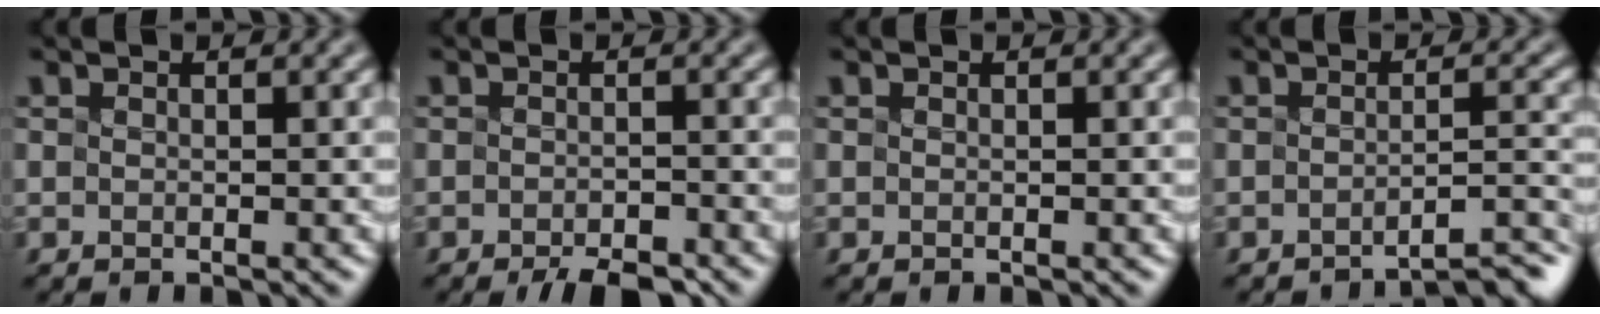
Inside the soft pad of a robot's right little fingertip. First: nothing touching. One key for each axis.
{"total": 3.4, "fx": -2.7, "fy": 0.9, "fz": 1.9, "tx": -0.025, "ty": -0.002, "tz": -0.042}
{"total": 0.0}
{"total": 3.7, "fx": -3.2, "fy": 0.5, "fz": 1.9, "tx": -0.017, "ty": 0.014, "tz": -0.053}